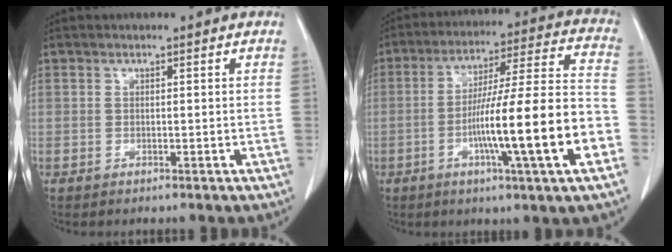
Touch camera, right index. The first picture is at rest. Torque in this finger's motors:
{"motor_torque": [2.14, 0.00, 1.05, 0.19]}